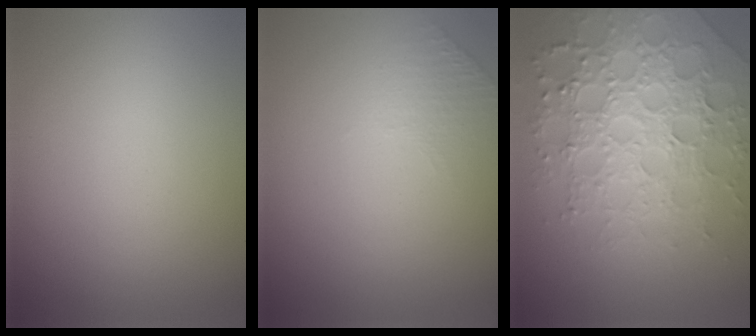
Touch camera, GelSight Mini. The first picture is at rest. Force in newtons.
{"total": 1.0, "press": 0.5, "slide": 0.9}
{"total": 7.3, "press": 7.1, "slide": 1.7}